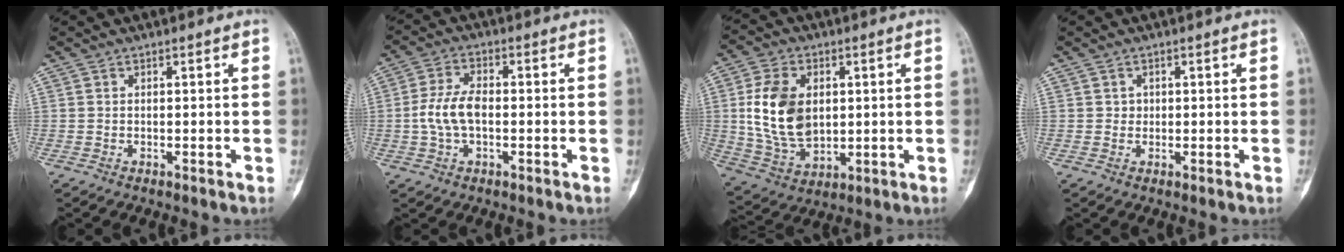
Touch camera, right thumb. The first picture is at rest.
{"total": 7.3, "force": [-0.8, 3.9, 6.1], "torque": [-0.132, 0.017, -0.018]}
{"total": 14.8, "force": [1.9, 10.0, 10.8], "torque": [-0.185, -0.008, 0.046]}
{"total": 1.2, "force": [0.2, 1.1, 0.3], "torque": [0.003, 0.003, 0.003]}